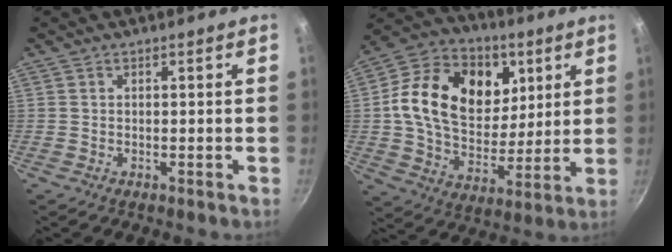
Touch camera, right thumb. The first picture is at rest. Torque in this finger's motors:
{"motor_torque": [-1.52, 2.29, 0.87, -0.49, 0.17]}